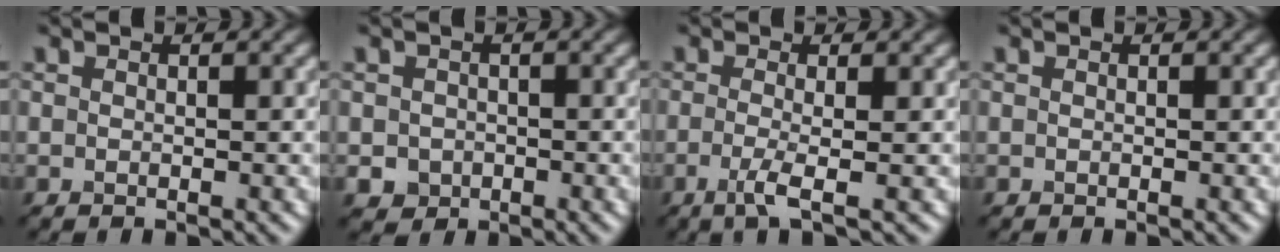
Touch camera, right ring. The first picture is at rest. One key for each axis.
{"total": 1.7, "fx": -0.4, "fy": 1.6, "fz": 0.5, "tx": -0.002, "ty": -0.005, "tz": -0.008}
{"total": 2.6, "fx": -0.7, "fy": 0.6, "fz": 2.4, "tx": -0.047, "ty": -0.006, "tz": -0.020}
{"total": 0.0}